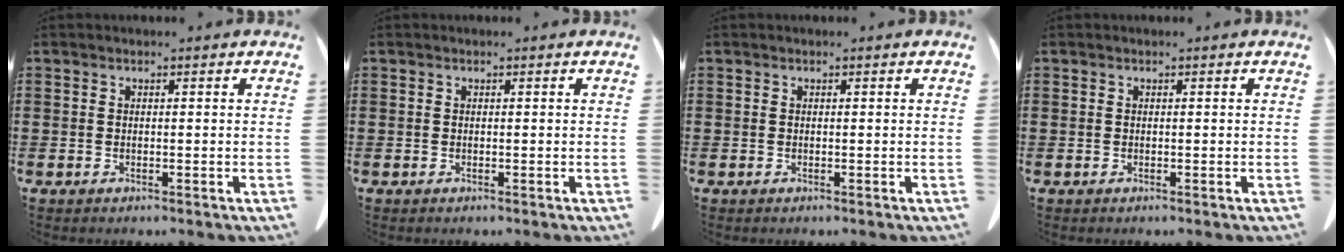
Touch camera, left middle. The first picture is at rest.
{"total": 0.0}
{"total": 0.0}
{"total": 0.0}